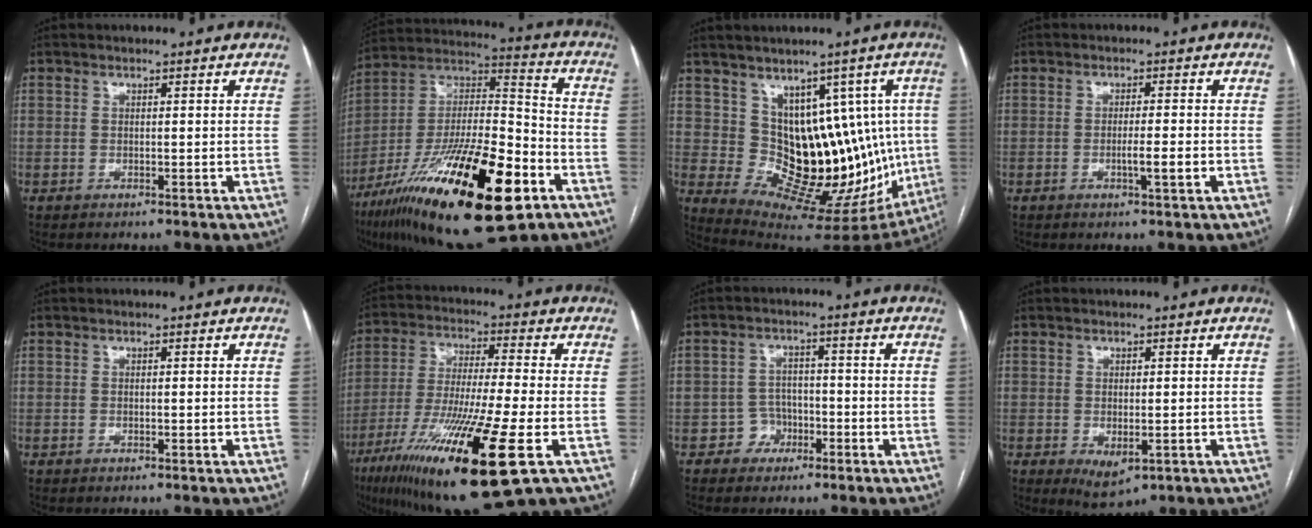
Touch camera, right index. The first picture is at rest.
{"total": 30.3, "force": [-14.8, 9.4, 24.8], "torque": [-0.431, -0.017, -0.240]}
{"total": 14.8, "force": [2.6, 9.1, 11.3], "torque": [-0.131, 0.026, 0.071]}
{"total": 3.2, "force": [-0.9, 0.0, 3.0], "torque": [-0.051, -0.004, -0.014]}
{"total": 0.0}
{"total": 20.8, "force": [-9.4, 1.3, 18.5], "torque": [-0.342, -0.049, -0.162]}
{"total": 3.8, "force": [-1.8, 3.3, 0.4], "torque": [0.003, 0.016, -0.031]}
{"total": 3.9, "force": [-1.2, 1.9, 3.1], "torque": [-0.047, -0.010, -0.003]}